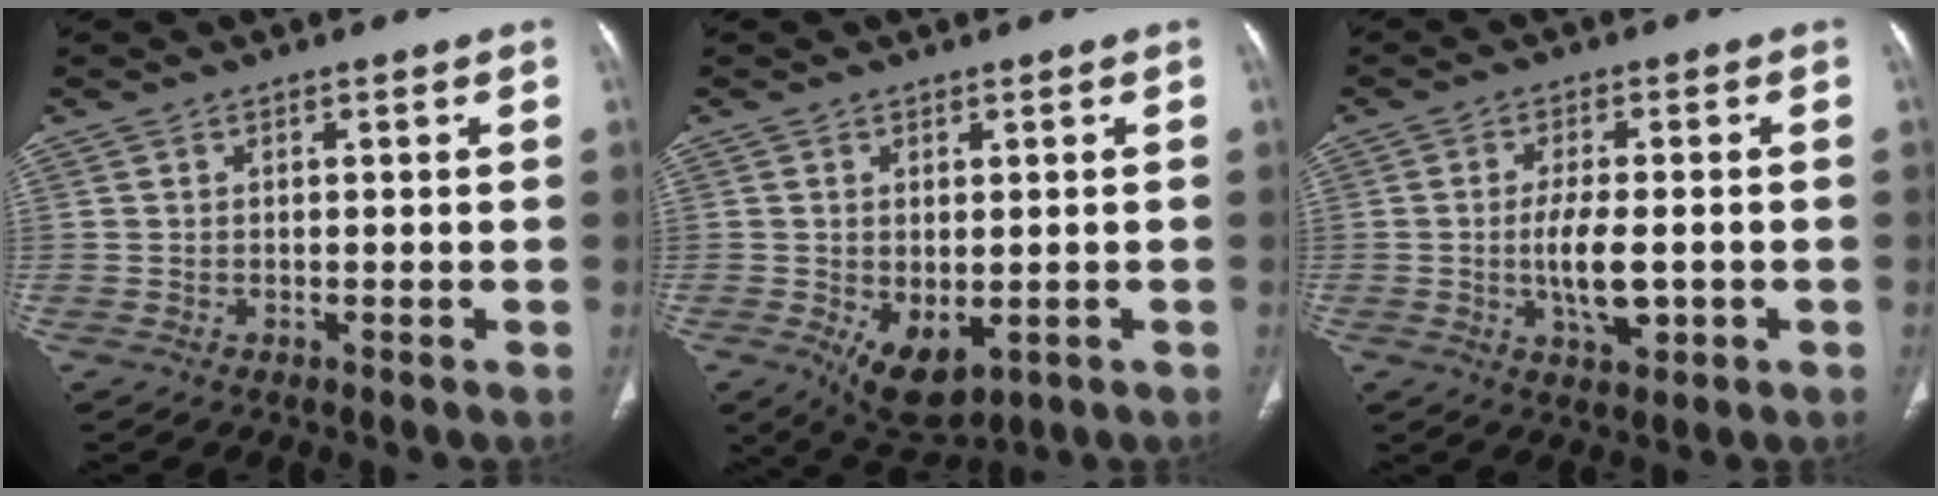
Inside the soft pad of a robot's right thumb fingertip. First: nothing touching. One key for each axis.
{"total": 8.0, "fx": -2.0, "fy": 4.5, "fz": 6.2, "tx": -0.092, "ty": -0.012, "tz": -0.012}
{"total": 7.0, "fx": -1.1, "fy": 2.7, "fz": 6.3, "tx": -0.125, "ty": -0.001, "tz": -0.019}